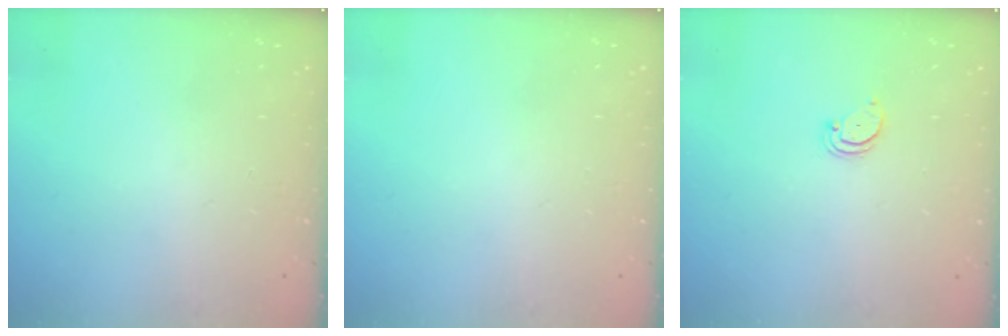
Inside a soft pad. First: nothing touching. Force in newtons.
{"total": 0.0}
{"total": 1.5, "press": 1.5, "slide": 0.2}